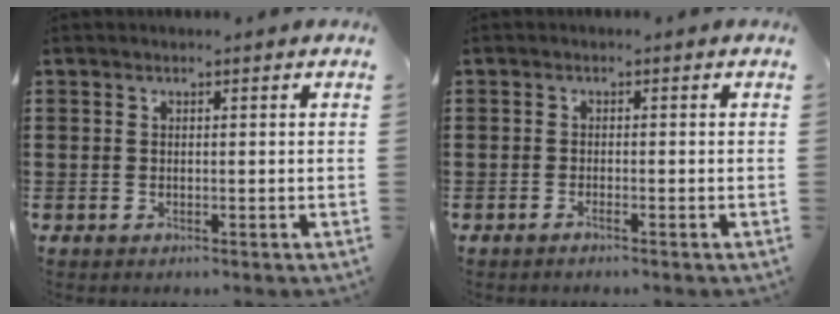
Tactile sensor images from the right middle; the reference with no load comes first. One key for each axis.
{"total": 0.8, "fx": -0.6, "fy": 0.0, "fz": 0.6, "tx": -0.010, "ty": -0.003, "tz": -0.011}